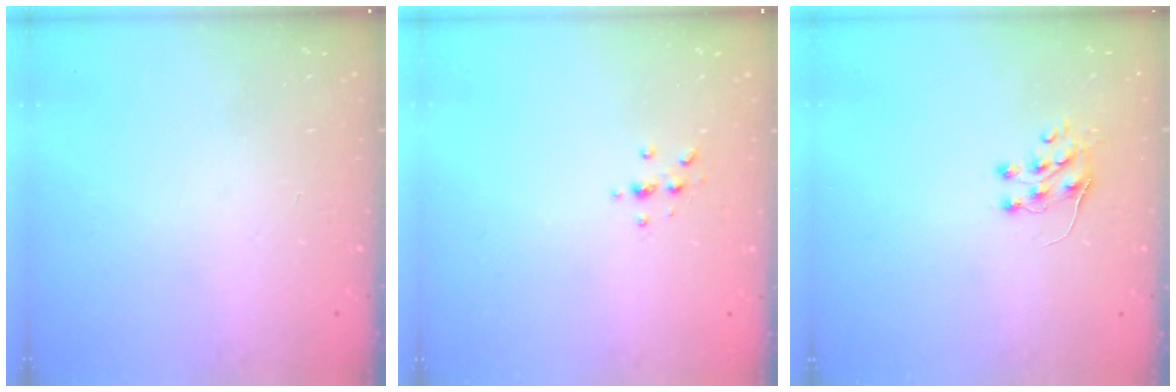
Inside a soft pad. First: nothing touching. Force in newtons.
{"total": 2.4, "press": 2.4, "slide": 0.3}
{"total": 6.0, "press": 5.9, "slide": 0.7}